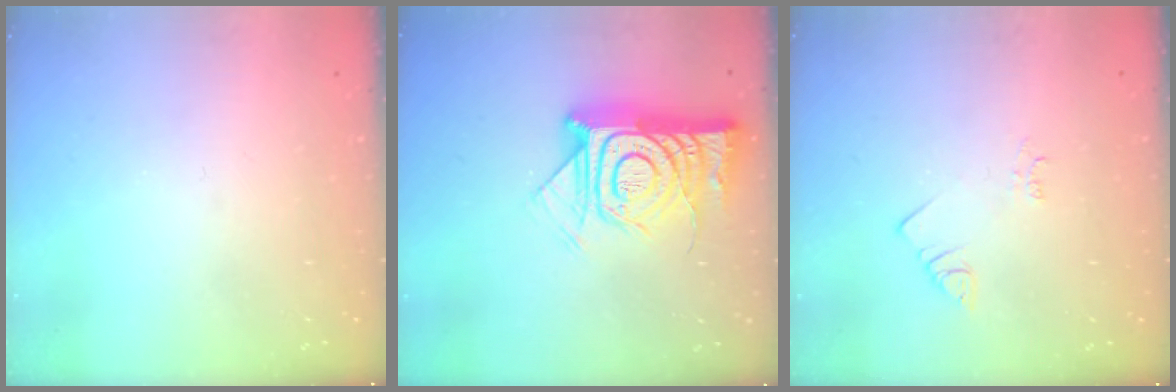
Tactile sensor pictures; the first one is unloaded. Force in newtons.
{"total": 16.9, "press": 16.9, "slide": 1.2}
{"total": 2.5, "press": 2.5, "slide": 0.5}